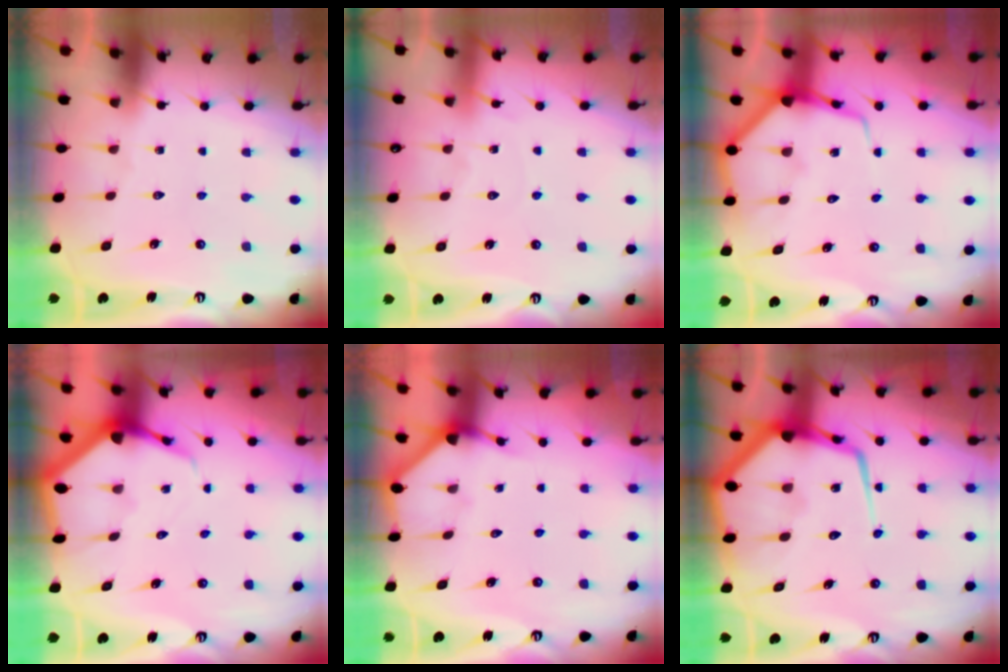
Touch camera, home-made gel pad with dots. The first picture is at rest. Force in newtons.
{"total": 2.8, "press": 2.8, "slide": 0.4}
{"total": 7.5, "press": 7.5, "slide": 0.9}
{"total": 6.0, "press": 5.9, "slide": 0.8}
{"total": 2.3, "press": 2.3, "slide": 0.2}
{"total": 17.0, "press": 16.9, "slide": 1.8}